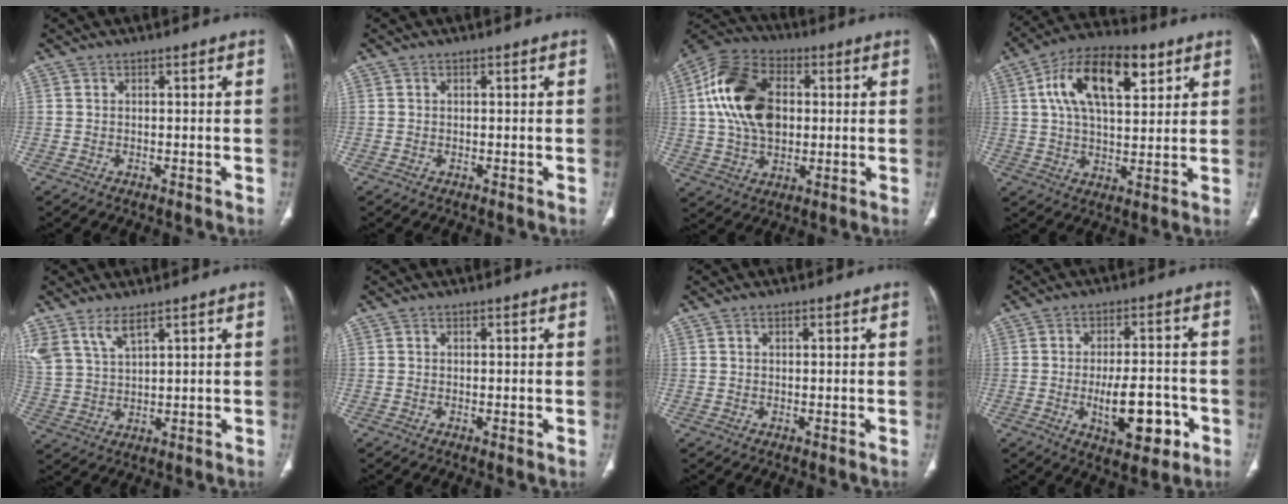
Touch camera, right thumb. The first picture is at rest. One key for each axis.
{"total": 0.0}
{"total": 17.9, "fx": 2.5, "fy": 11.8, "fz": 13.2, "tx": -0.236, "ty": 0.016, "tz": 0.043}
{"total": 17.3, "fx": 6.5, "fy": 8.5, "fz": 13.5, "tx": -0.212, "ty": 0.003, "tz": 0.107}
{"total": 6.6, "fx": 4.6, "fy": 2.4, "fz": 4.1, "tx": -0.088, "ty": -0.014, "tz": 0.103}
{"total": 0.6, "fx": 0.0, "fy": 0.1, "fz": 0.6, "tx": -0.013, "ty": -0.004, "tz": -0.001}
{"total": 0.8, "fx": 0.4, "fy": 0.5, "fz": 0.6, "tx": -0.009, "ty": 0.002, "tz": 0.005}
{"total": 11.5, "fx": -3.5, "fy": 5.1, "fz": 9.7, "tx": -0.134, "ty": 0.014, "tz": -0.045}